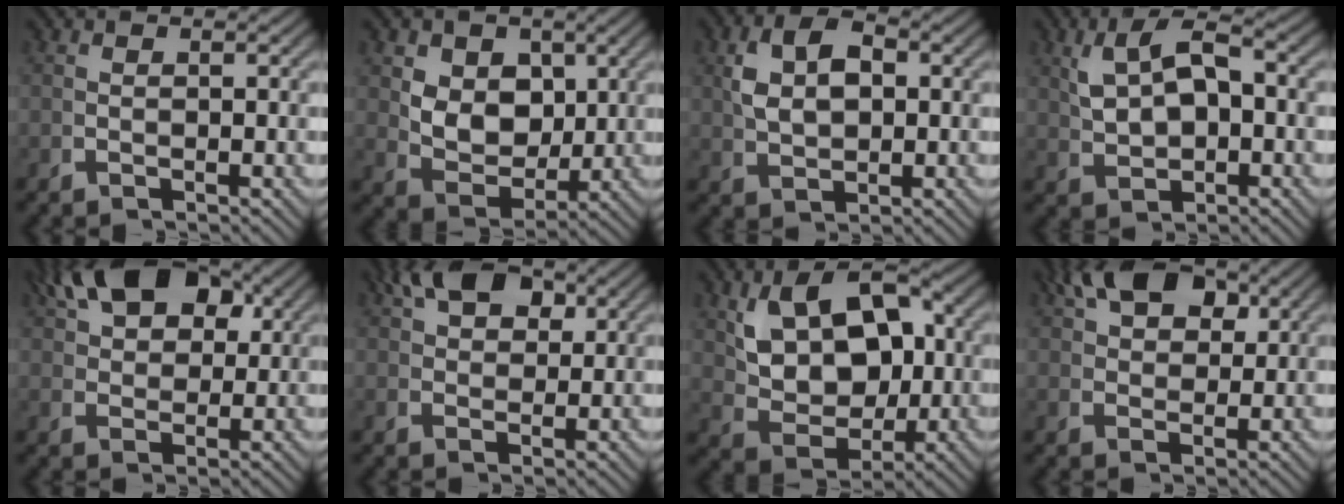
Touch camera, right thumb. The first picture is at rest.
{"total": 7.7, "force": [1.2, 5.5, 5.3], "torque": [-0.111, -0.038, 0.039]}
{"total": 5.0, "force": [1.2, 3.2, 3.7], "torque": [-0.069, -0.006, 0.035]}
{"total": 6.0, "force": [1.1, 3.5, 4.8], "torque": [-0.089, -0.006, 0.036]}
{"total": 8.9, "force": [4.4, 5.0, 5.9], "torque": [-0.088, 0.004, 0.082]}
{"total": 5.6, "force": [3.4, 2.9, 3.4], "torque": [-0.049, 0.000, 0.064]}
{"total": 10.9, "force": [1.5, 7.2, 8.1], "torque": [-0.149, -0.017, 0.037]}
{"total": 6.4, "force": [3.7, 3.3, 4.0], "torque": [-0.058, -0.001, 0.071]}